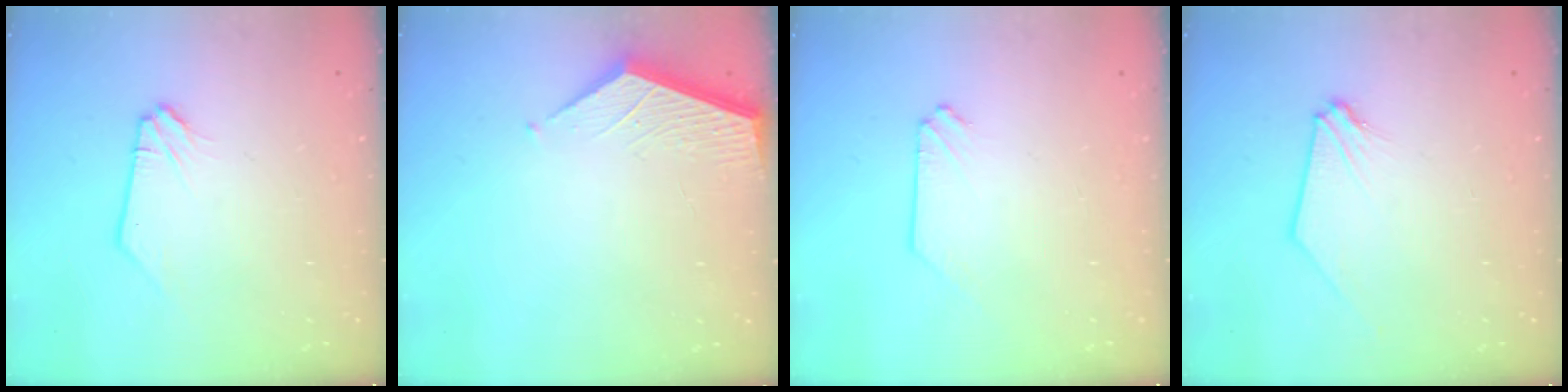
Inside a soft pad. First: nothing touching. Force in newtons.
{"total": 3.6, "press": 3.5, "slide": 0.3}
{"total": 0.0}
{"total": 0.0}